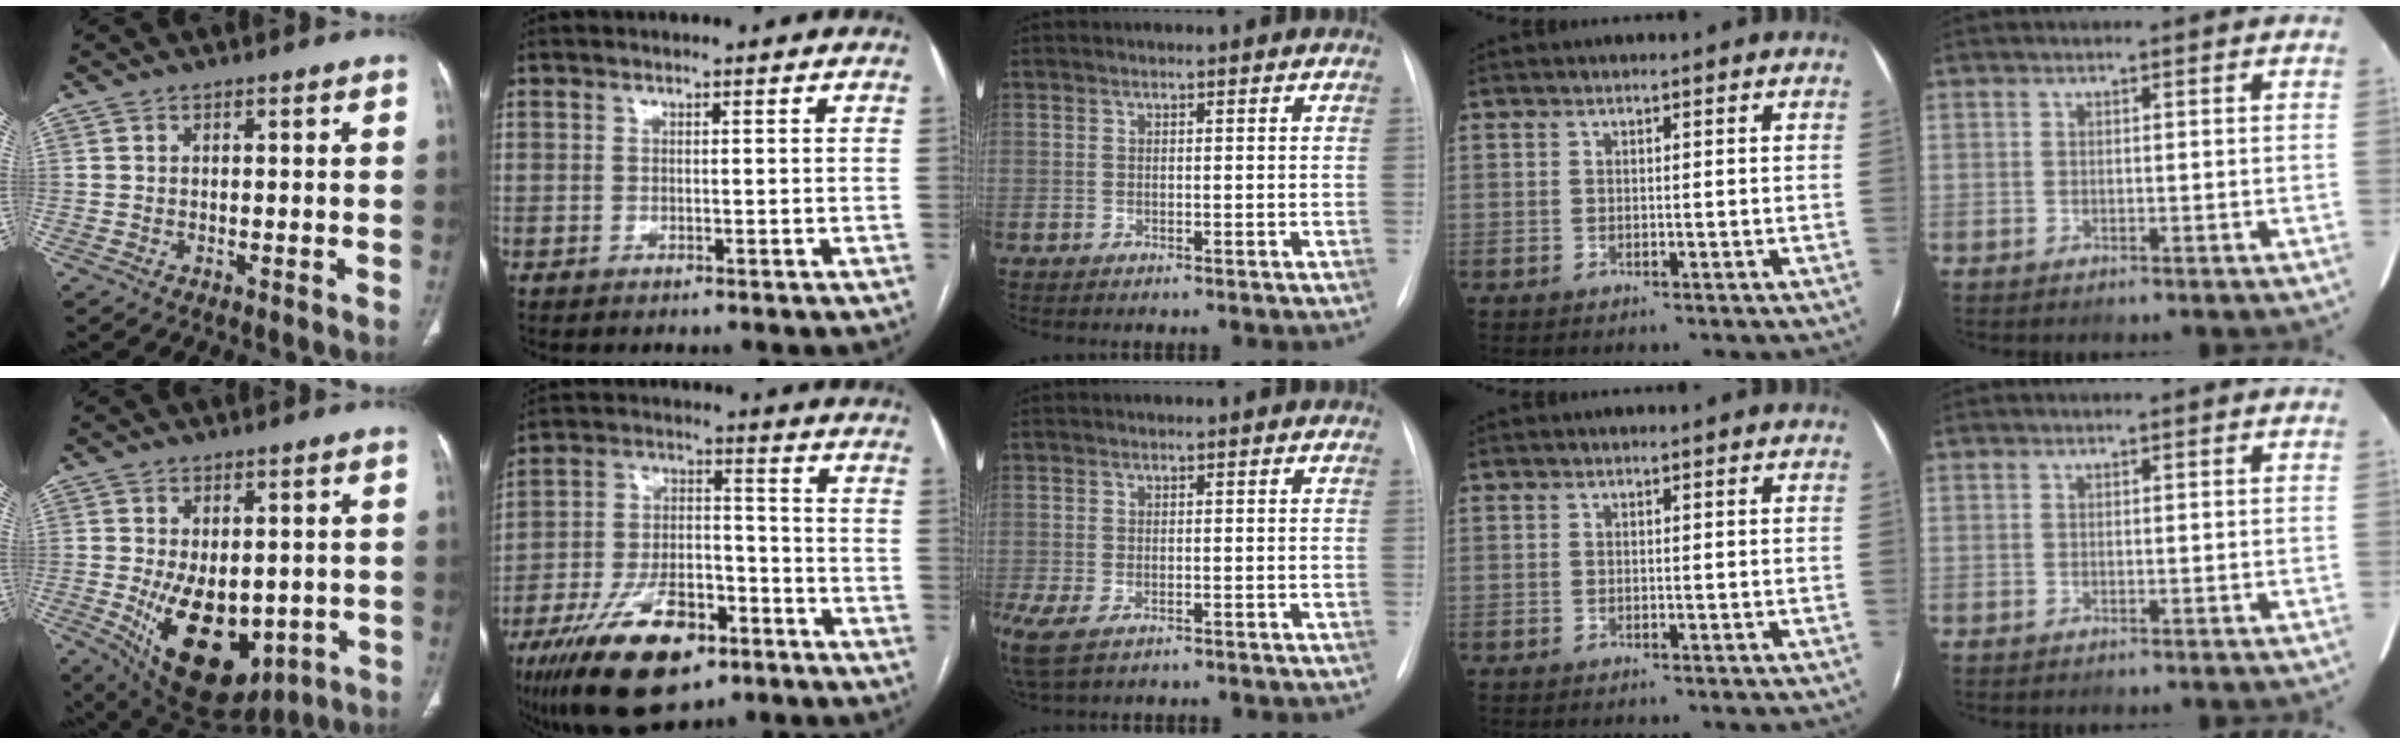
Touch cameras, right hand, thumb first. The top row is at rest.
{"thumb": {"total": 16.4, "force": [-3.6, 9.7, 12.7], "torque": [-0.184, -0.018, -0.024]}, "index": {"total": 17.6, "force": [-10.8, 7.6, 11.6], "torque": [-0.225, 0.000, -0.184]}, "middle": {"total": 8.0, "force": [-4.6, 3.8, 5.3], "torque": [-0.123, -0.024, -0.071]}}